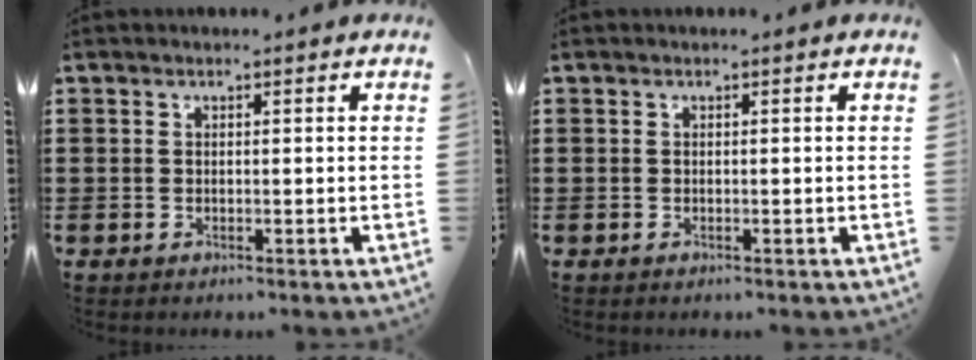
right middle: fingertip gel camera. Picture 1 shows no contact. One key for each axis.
{"total": 0.0}